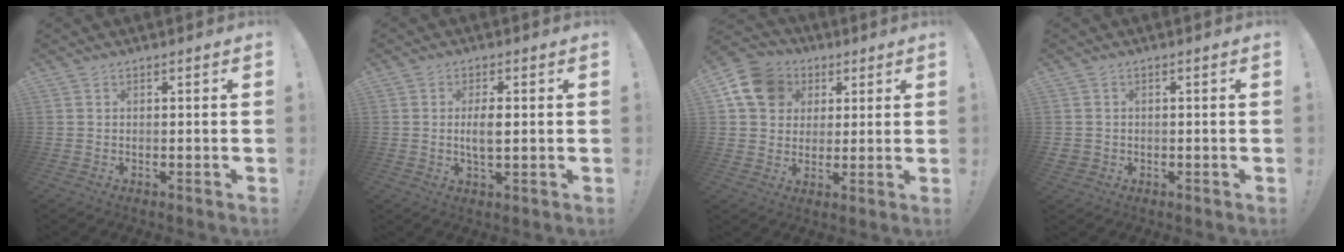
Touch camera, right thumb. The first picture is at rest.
{"total": 4.7, "force": [0.0, 1.8, 4.4], "torque": [-0.080, -0.001, -0.005]}
{"total": 13.4, "force": [4.7, 11.1, 5.8], "torque": [-0.087, -0.011, 0.096]}
{"total": 1.9, "force": [-0.2, 1.8, 0.7], "torque": [-0.020, 0.005, -0.001]}